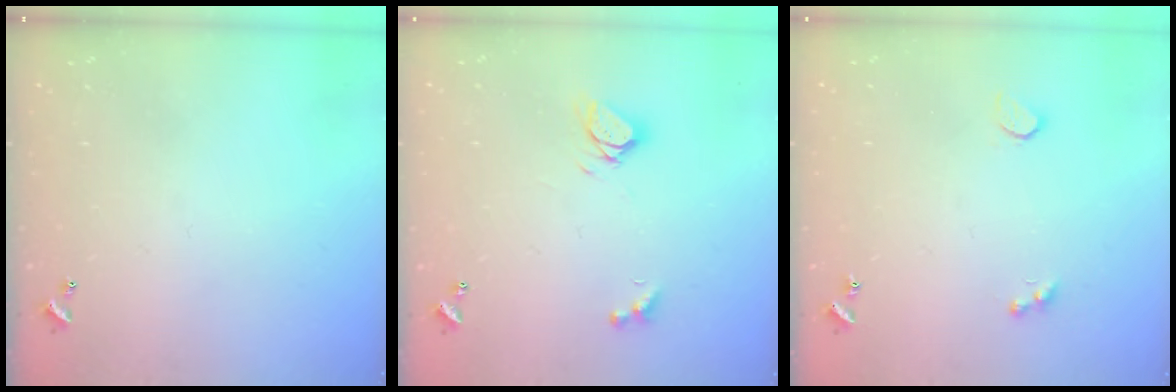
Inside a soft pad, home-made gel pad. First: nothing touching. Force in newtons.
{"total": 4.7, "press": 4.7, "slide": 0.4}
{"total": 2.6, "press": 2.2, "slide": 1.2}